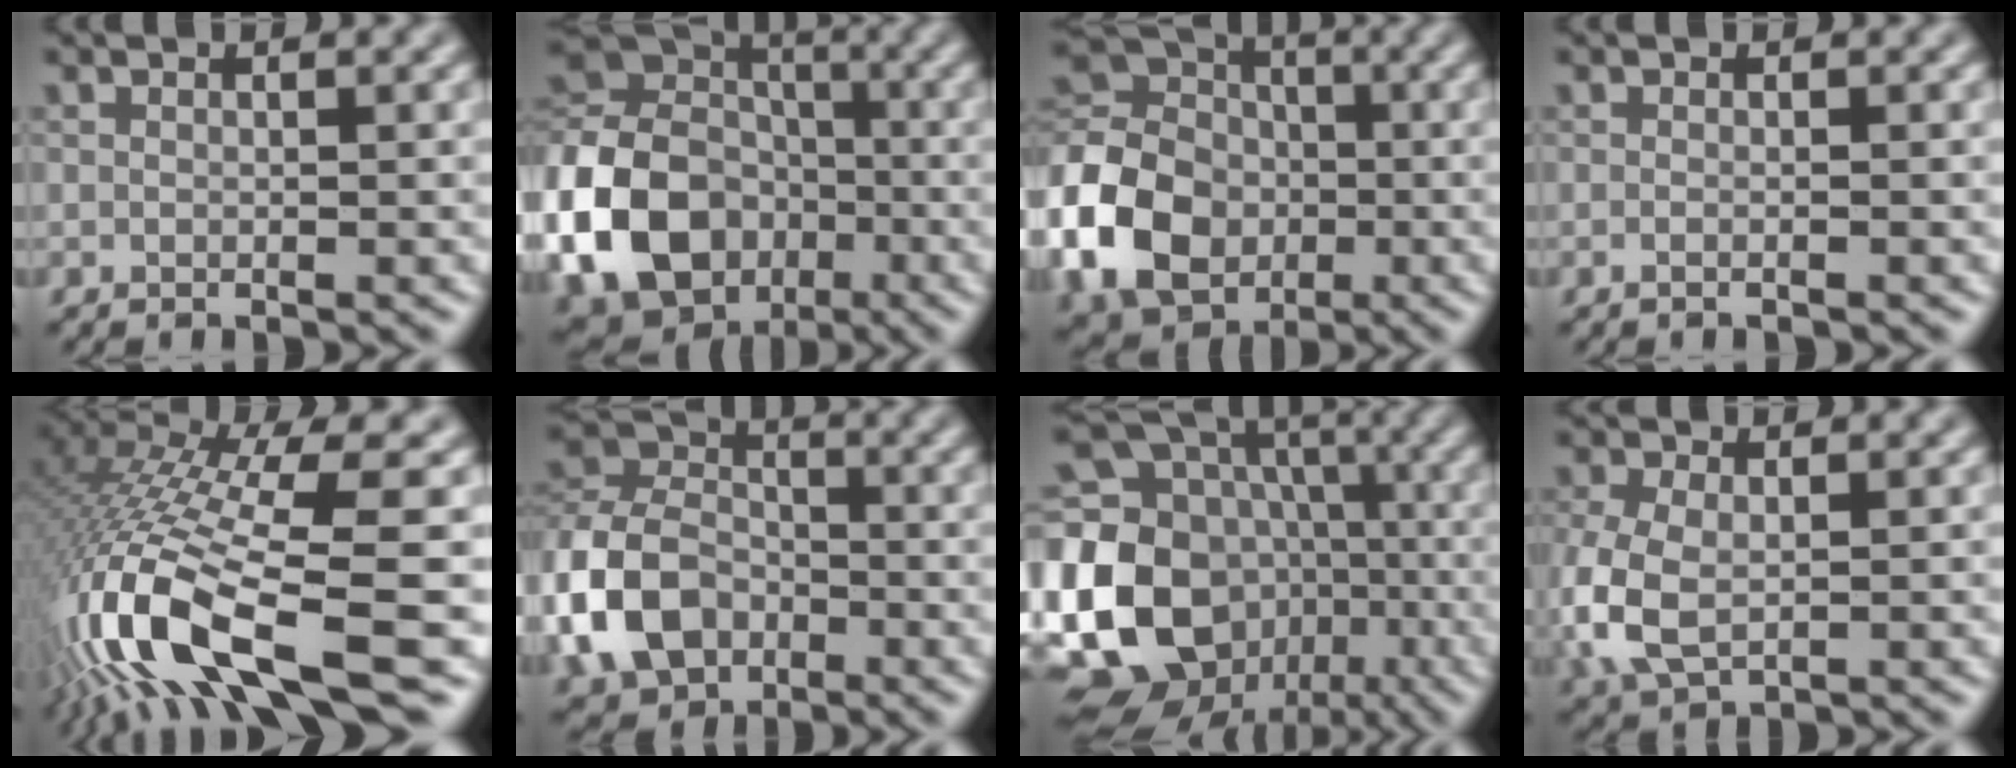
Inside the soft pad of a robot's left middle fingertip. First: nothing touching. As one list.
[{"total": 15.0, "force": [-4.8, 12.1, 7.5], "torque": [-0.179, -0.016, -0.106]}, {"total": 10.7, "force": [-3.1, 8.4, 5.8], "torque": [-0.136, 0.008, -0.083]}, {"total": 0.9, "force": [-0.1, 0.4, 0.8], "torque": [-0.008, -0.007, -0.011]}, {"total": 14.6, "force": [-4.9, 3.8, 13.2], "torque": [-0.287, -0.011, -0.066]}, {"total": 8.7, "force": [-3.3, 6.5, 4.7], "torque": [-0.102, 0.003, -0.079]}, {"total": 17.7, "force": [-3.6, 14.9, 9.0], "torque": [-0.221, -0.003, -0.062]}, {"total": 5.3, "force": [-0.9, 3.6, 3.8], "torque": [-0.108, -0.009, -0.017]}]